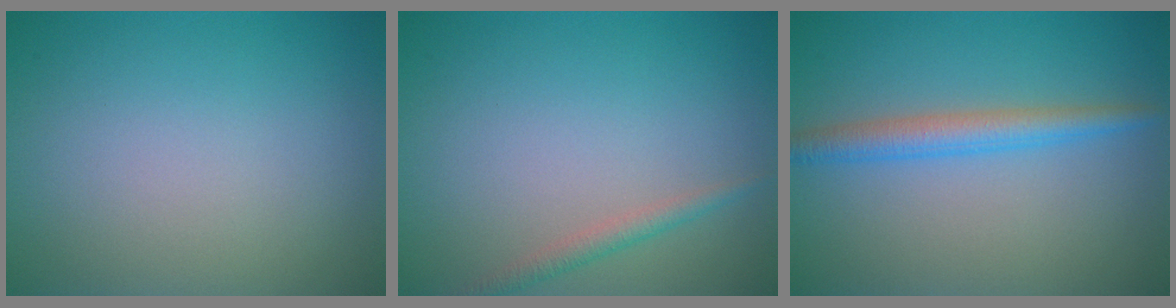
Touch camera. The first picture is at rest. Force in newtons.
{"total": 1.5, "press": 1.5, "slide": 0.0}
{"total": 3.0, "press": 3.0, "slide": 0.2}